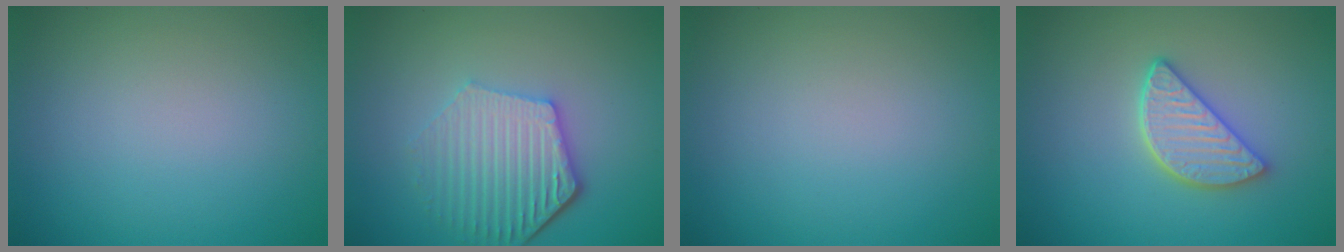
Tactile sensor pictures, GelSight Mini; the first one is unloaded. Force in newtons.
{"total": 5.5, "press": 4.3, "slide": 3.5}
{"total": 0.0}
{"total": 4.1, "press": 3.4, "slide": 2.3}